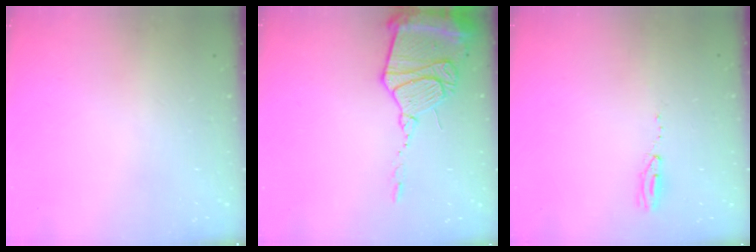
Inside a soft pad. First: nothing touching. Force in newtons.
{"total": 17.8, "press": 17.7, "slide": 1.5}
{"total": 14.6, "press": 5.0, "slide": 13.7}